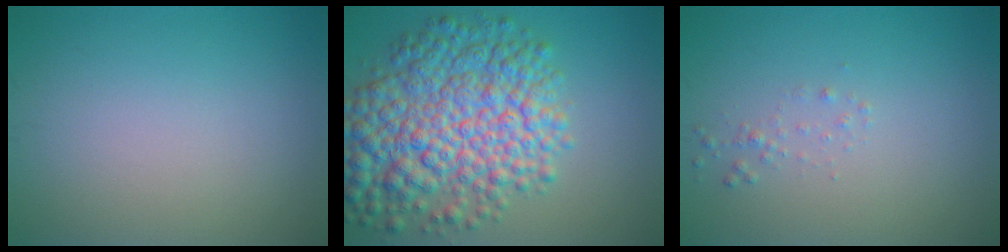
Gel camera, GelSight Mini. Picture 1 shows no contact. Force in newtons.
{"total": 10.0, "press": 10.0, "slide": 0.2}
{"total": 0.7, "press": 0.7, "slide": 0.0}